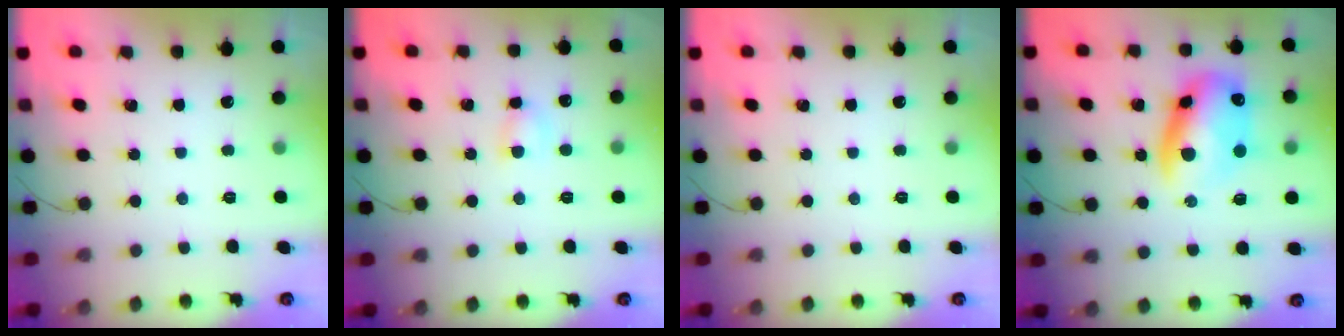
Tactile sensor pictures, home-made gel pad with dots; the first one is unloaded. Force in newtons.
{"total": 4.0, "press": 3.7, "slide": 1.3}
{"total": 0.0}
{"total": 13.4, "press": 13.0, "slide": 3.2}